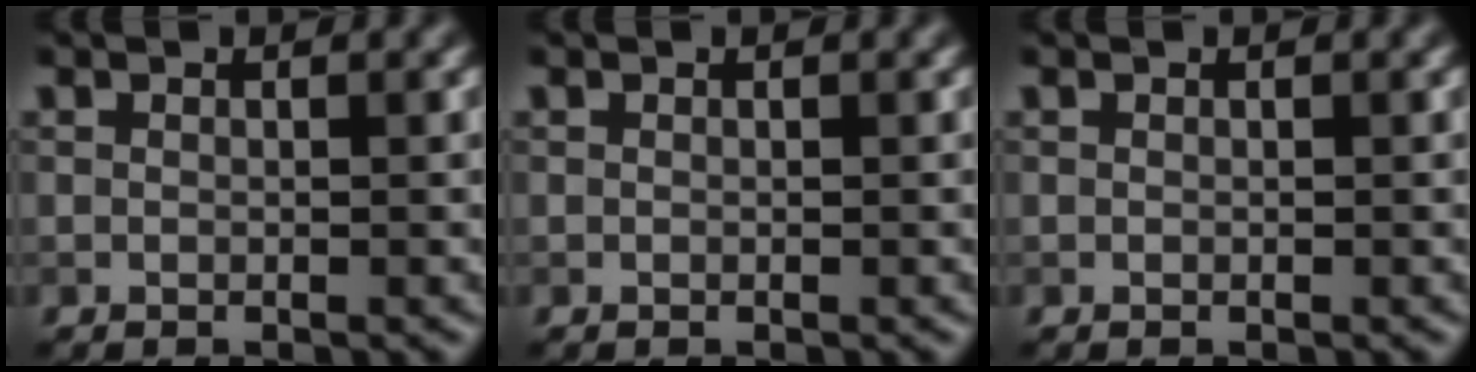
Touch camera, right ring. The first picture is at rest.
{"total": 0.0}
{"total": 0.0}